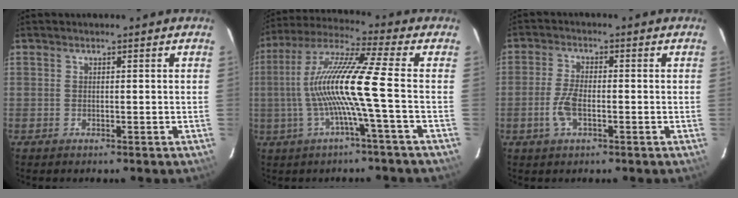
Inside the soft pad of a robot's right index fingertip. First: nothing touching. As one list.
[{"total": 13.2, "force": [-2.0, -1.5, 13.0], "torque": [-0.247, 0.005, -0.036]}, {"total": 5.4, "force": [-1.6, 2.3, 4.6], "torque": [-0.102, 0.001, -0.032]}]